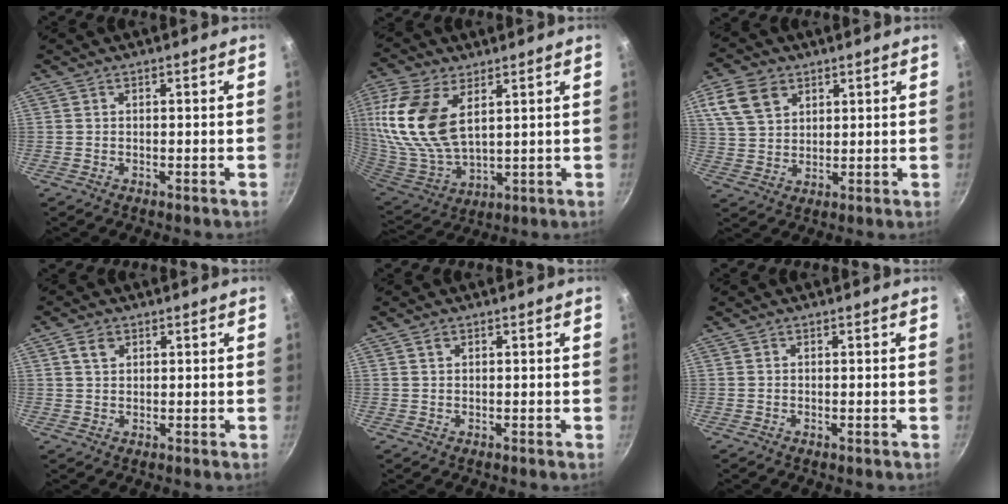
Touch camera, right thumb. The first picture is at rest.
{"total": 18.1, "force": [6.1, 10.0, 13.8], "torque": [-0.284, -0.025, 0.127]}
{"total": 9.6, "force": [4.5, 6.8, 5.2], "torque": [-0.084, -0.001, 0.089]}
{"total": 2.9, "force": [1.4, 2.0, 1.6], "torque": [-0.021, -0.001, 0.025]}
{"total": 1.1, "force": [0.7, 0.7, 0.6], "torque": [-0.009, 0.000, 0.010]}
{"total": 0.0}